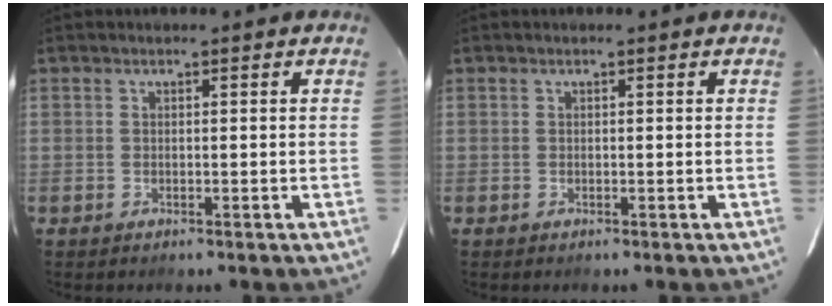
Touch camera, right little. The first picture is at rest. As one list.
[{"total": 0.0}]